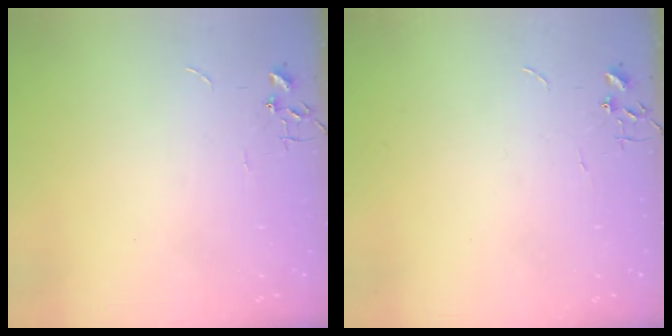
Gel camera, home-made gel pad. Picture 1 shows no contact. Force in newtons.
{"total": 0.0}